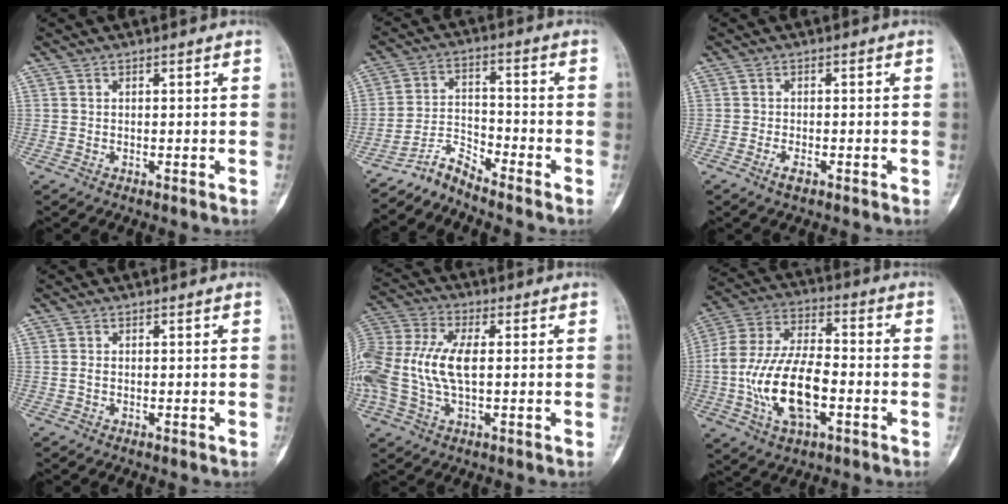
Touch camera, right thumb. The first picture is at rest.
{"total": 5.1, "force": [-5.1, 0.1, 0.4], "torque": [-0.008, 0.048, -0.101]}
{"total": 2.1, "force": [-1.1, 0.8, 1.5], "torque": [-0.030, 0.001, -0.022]}
{"total": 0.5, "force": [-0.1, 0.4, 0.4], "torque": [-0.007, 0.001, -0.003]}
{"total": 16.4, "force": [0.0, 8.3, 14.1], "torque": [-0.344, 0.020, -0.003]}
{"total": 17.8, "force": [-4.0, 9.0, 14.8], "torque": [-0.297, 0.029, -0.073]}